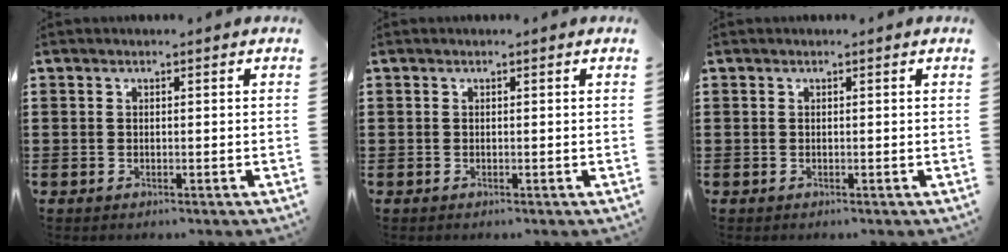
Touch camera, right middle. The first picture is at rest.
{"total": 0.0}
{"total": 0.0}